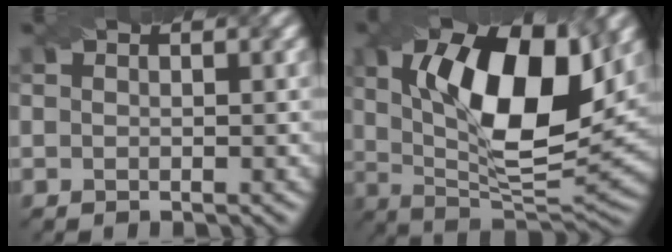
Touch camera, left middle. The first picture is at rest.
{"total": 13.5, "force": [3.5, 5.4, 11.8], "torque": [-0.185, 0.001, 0.055]}